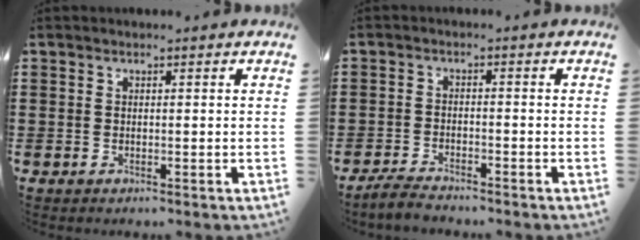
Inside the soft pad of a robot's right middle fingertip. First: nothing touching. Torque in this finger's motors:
{"motor_torque": [0.57, -0.24, 0.01, 0.01]}